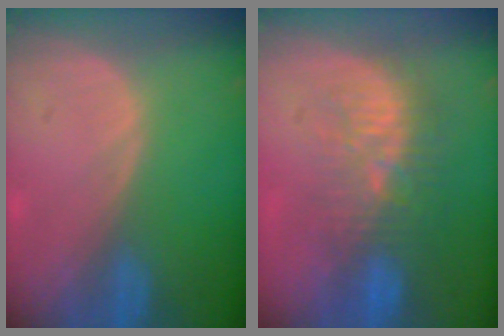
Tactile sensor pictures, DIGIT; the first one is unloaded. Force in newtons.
{"total": 9.3, "press": 8.8, "slide": 3.0}